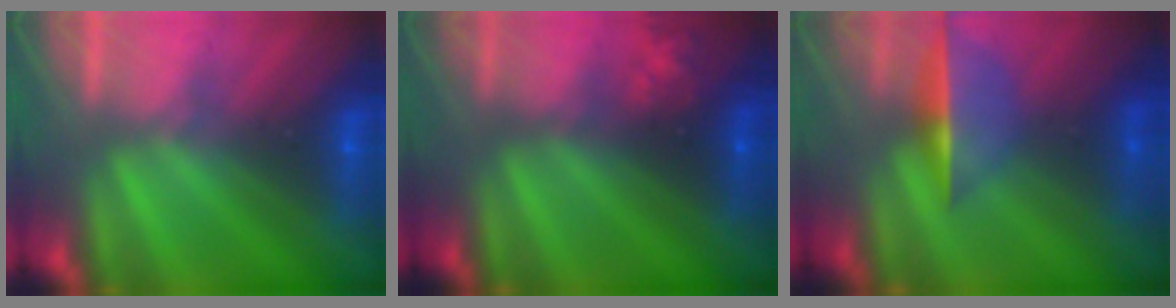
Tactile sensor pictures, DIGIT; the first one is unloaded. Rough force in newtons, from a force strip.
{"total": 2.3}
{"total": 1.6}